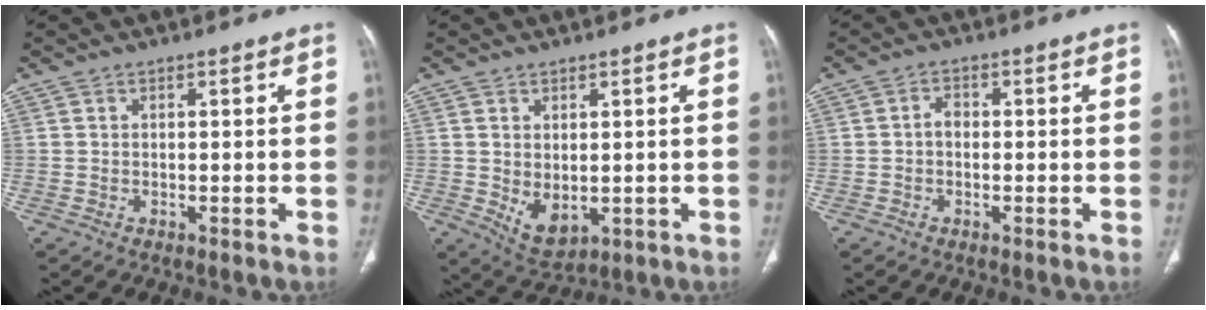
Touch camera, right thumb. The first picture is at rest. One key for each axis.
{"total": 5.6, "fx": -0.4, "fy": 3.5, "fz": 4.4, "tx": -0.067, "ty": -0.009, "tz": 0.014}
{"total": 2.0, "fx": -0.3, "fy": 1.4, "fz": 1.3, "tx": -0.011, "ty": 0.010, "tz": -0.010}